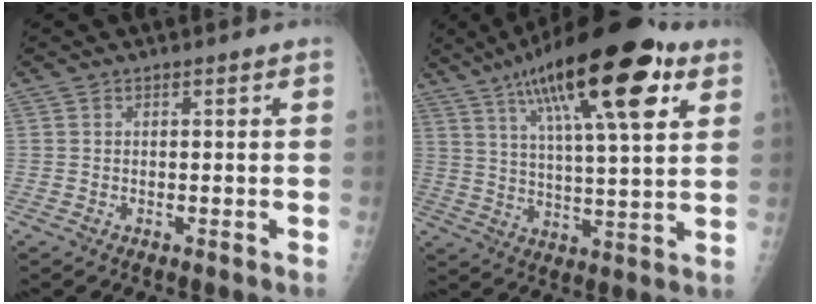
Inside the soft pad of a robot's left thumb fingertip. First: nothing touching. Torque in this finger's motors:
{"motor_torque": [0.98, 0.50, 1.81, -0.95, 0.51]}